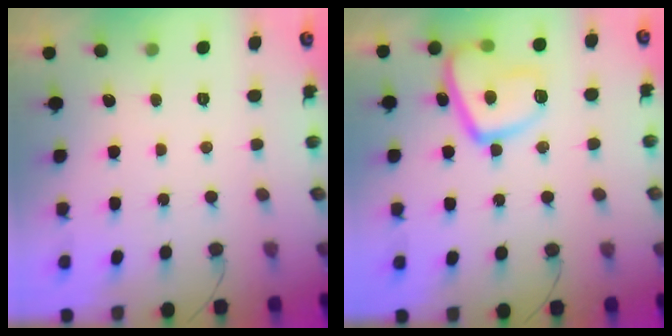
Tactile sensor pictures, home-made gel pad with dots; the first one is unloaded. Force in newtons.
{"total": 14.8, "press": 14.7, "slide": 1.7}